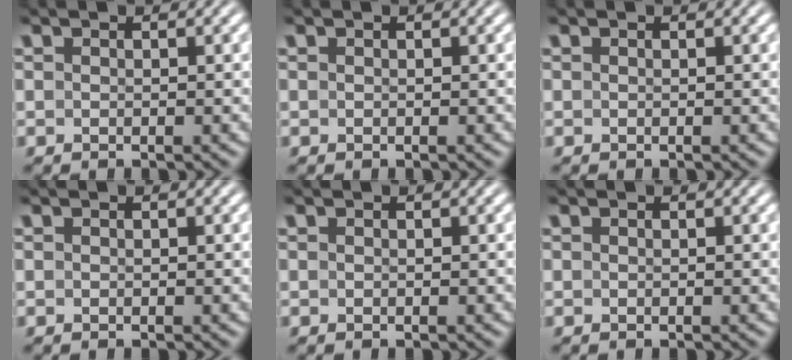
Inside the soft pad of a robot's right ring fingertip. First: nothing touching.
{"total": 0.0}
{"total": 0.0}
{"total": 0.0}
{"total": 0.0}
{"total": 0.0}